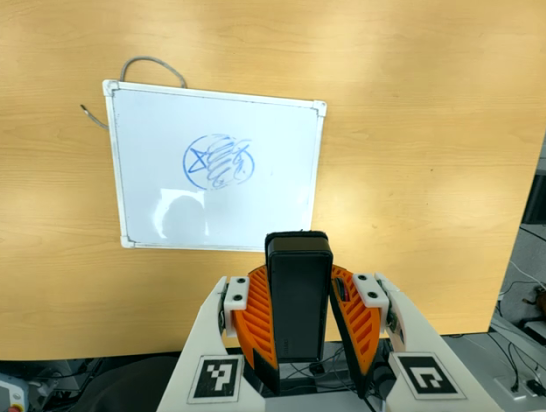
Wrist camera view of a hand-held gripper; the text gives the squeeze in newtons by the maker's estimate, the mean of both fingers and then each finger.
{"total": 7.8, "left": 7.0, "right": 8.7}